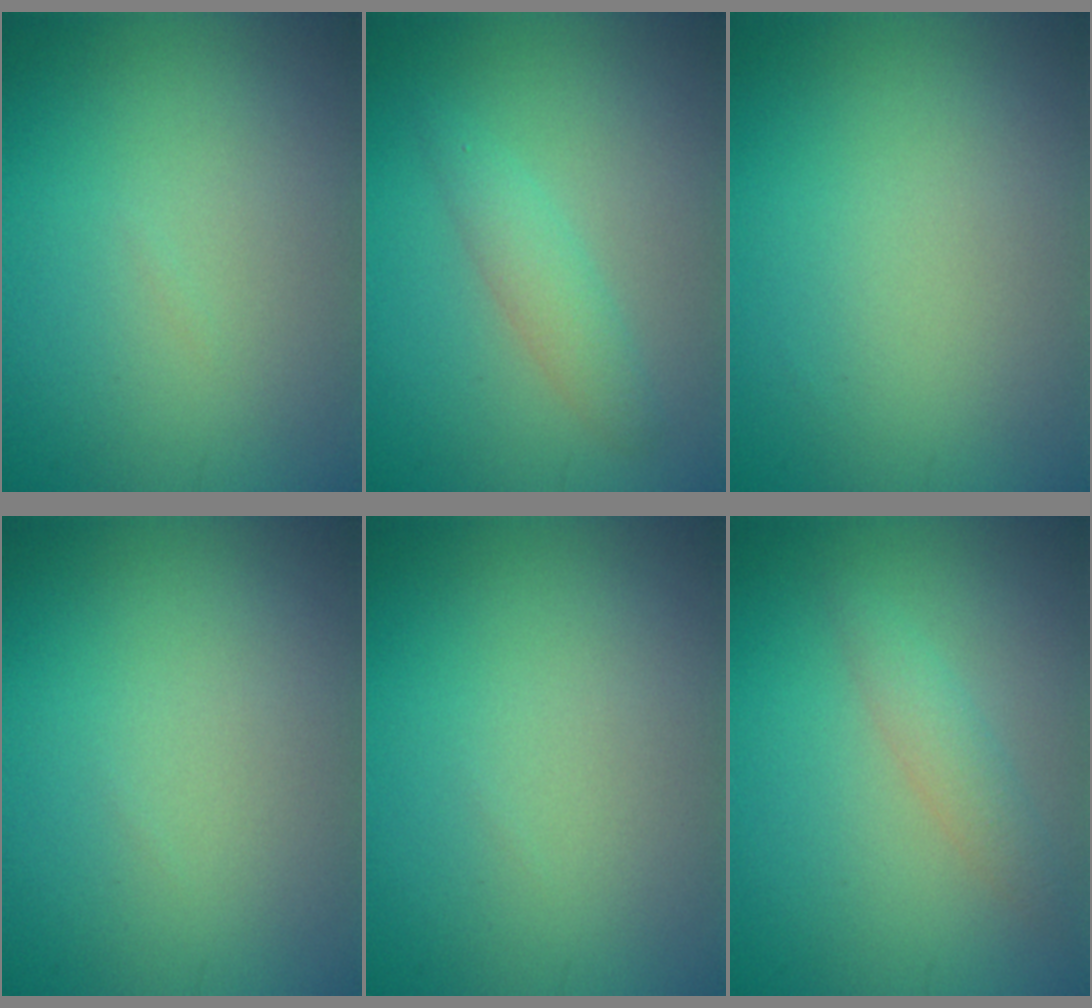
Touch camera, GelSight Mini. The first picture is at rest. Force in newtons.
{"total": 2.1, "press": 2.1, "slide": 0.2}
{"total": 0.0}
{"total": 0.0}
{"total": 0.0}
{"total": 1.9, "press": 1.9, "slide": 0.1}